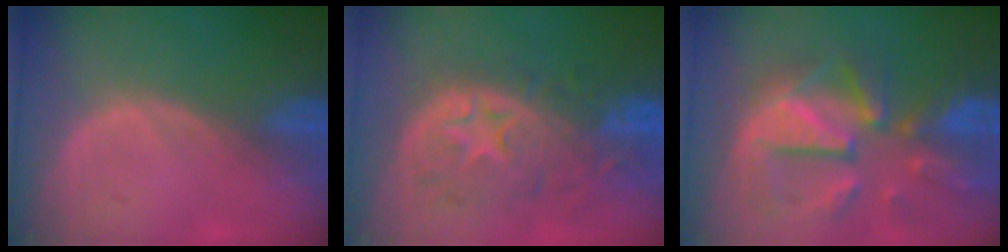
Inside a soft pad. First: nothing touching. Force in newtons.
{"total": 11.1, "press": 9.8, "slide": 5.2}
{"total": 12.1, "press": 10.5, "slide": 5.9}